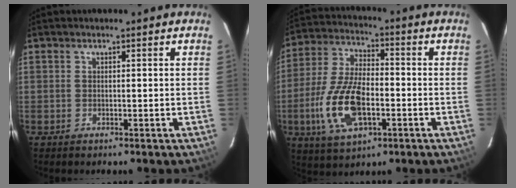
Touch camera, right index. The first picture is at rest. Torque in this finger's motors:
{"motor_torque": [1.97, -0.17, 1.05, 0.21]}